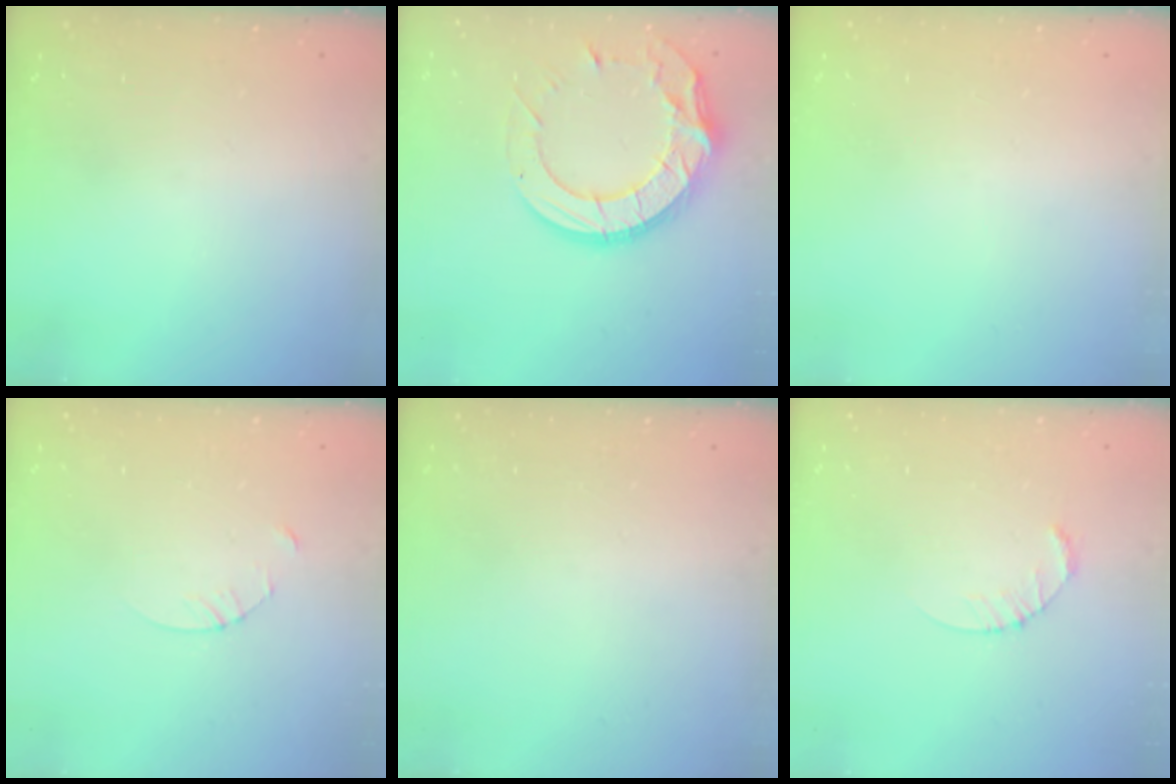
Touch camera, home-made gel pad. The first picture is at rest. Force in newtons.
{"total": 18.1, "press": 18.1, "slide": 1.3}
{"total": 0.0}
{"total": 3.2, "press": 3.2, "slide": 0.3}
{"total": 0.0}
{"total": 2.6, "press": 2.6, "slide": 0.4}